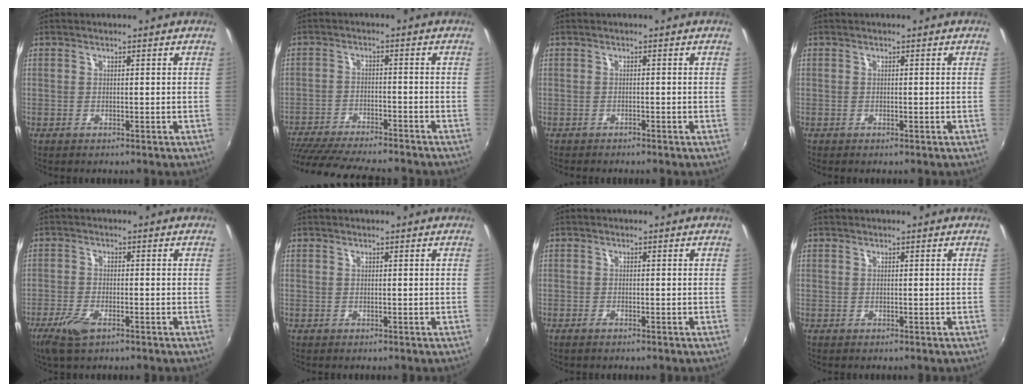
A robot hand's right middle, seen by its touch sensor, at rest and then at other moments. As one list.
[{"total": 18.9, "force": [-16.5, 3.1, 8.7], "torque": [-0.174, -0.034, -0.257]}, {"total": 1.3, "force": [-1.2, -0.1, 0.2], "torque": [-0.010, -0.007, -0.023]}, {"total": 0.0}, {"total": 5.9, "force": [-3.7, 2.0, 4.1], "torque": [-0.104, -0.015, -0.073]}, {"total": 0.0}, {"total": 1.3, "force": [-1.0, 0.3, 0.8], "torque": [-0.019, -0.004, -0.020]}, {"total": 0.0}]